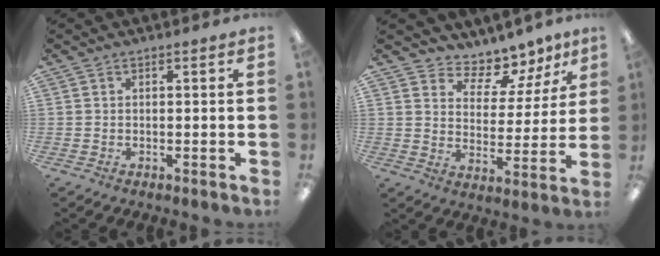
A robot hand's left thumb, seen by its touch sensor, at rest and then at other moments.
{"total": 8.2, "force": [7.1, 3.5, 1.7], "torque": [-0.033, -0.067, 0.127]}